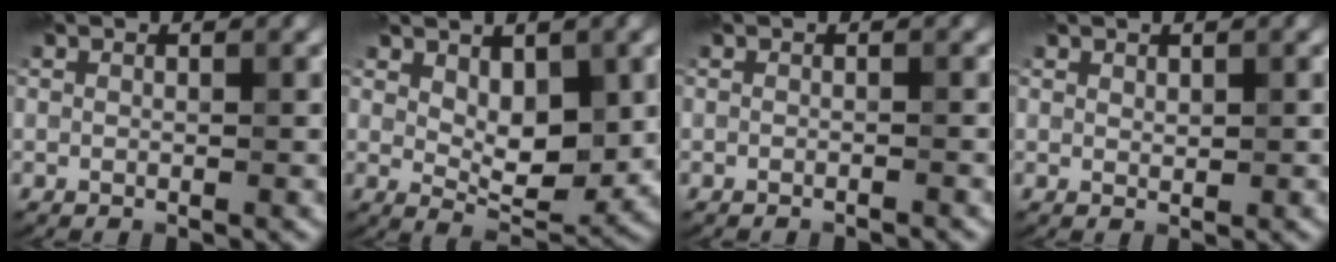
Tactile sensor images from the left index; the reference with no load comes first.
{"total": 5.2, "force": [1.3, 2.5, 4.3], "torque": [-0.074, -0.008, 0.028]}
{"total": 1.0, "force": [-0.9, 0.2, 0.5], "torque": [-0.004, -0.001, -0.024]}
{"total": 0.6, "force": [0.5, 0.2, 0.3], "torque": [-0.009, -0.001, 0.011]}